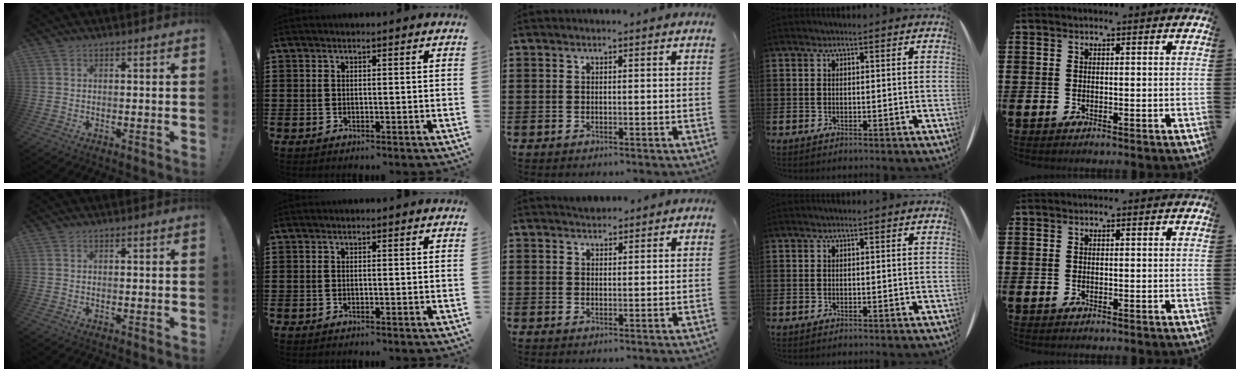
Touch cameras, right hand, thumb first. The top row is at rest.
{"middle": {"total": 1.6, "force": [1.5, 0.4, -0.2], "torque": [-0.002, 0.003, 0.031]}}